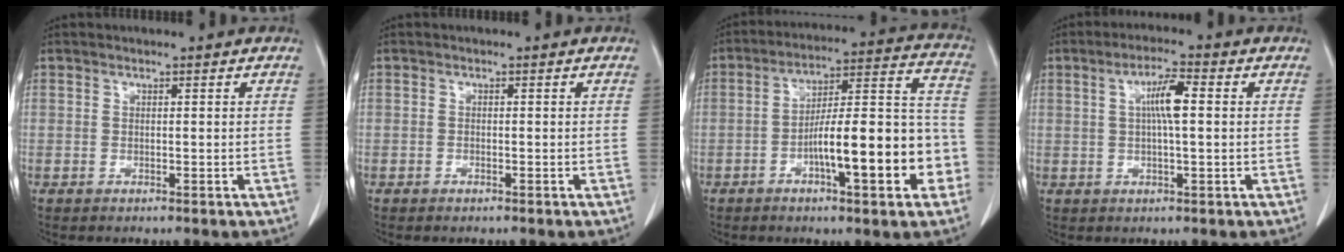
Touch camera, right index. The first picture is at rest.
{"total": 0.5, "force": [-0.4, 0.3, 0.2], "torque": [-0.006, 0.000, -0.006]}
{"total": 17.3, "force": [-5.5, 3.5, 16.0], "torque": [-0.231, 0.029, -0.080]}
{"total": 5.2, "force": [0.8, 0.6, 5.1], "torque": [-0.094, 0.008, 0.014]}